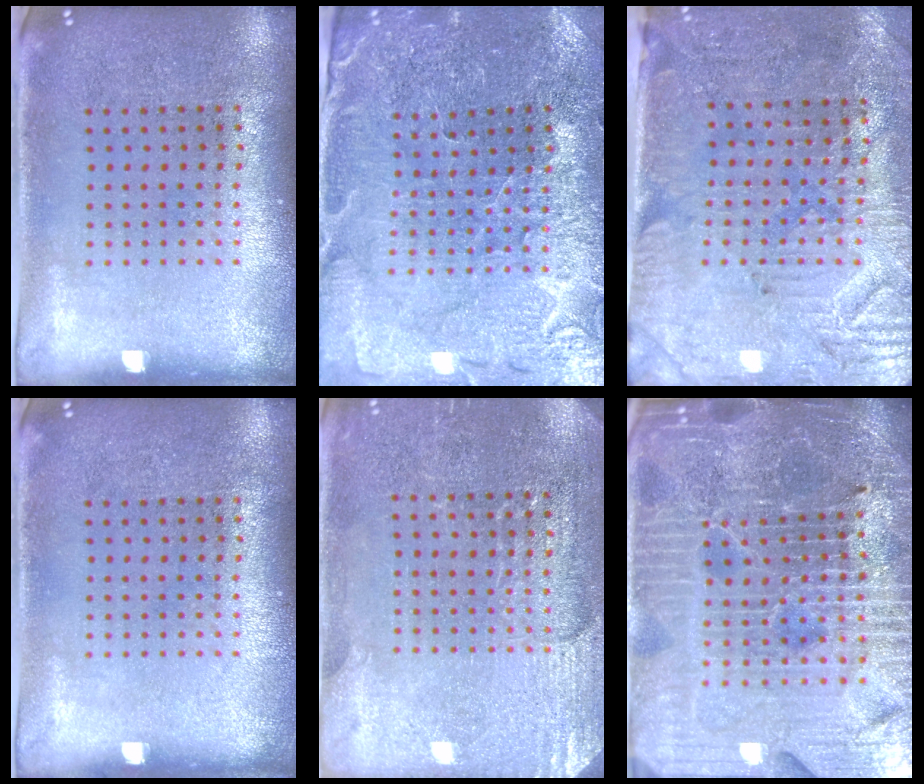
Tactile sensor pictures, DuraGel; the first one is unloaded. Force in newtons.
{"total": 1.8, "press": 1.8, "slide": 0.2}
{"total": 3.2, "press": 2.9, "slide": 1.4}
{"total": 0.0}
{"total": 2.9, "press": 2.9, "slide": 0.2}
{"total": 6.1, "press": 5.5, "slide": 2.5}